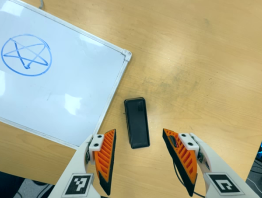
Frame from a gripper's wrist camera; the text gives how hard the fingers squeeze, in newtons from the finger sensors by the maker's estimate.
{"total": 0.0}